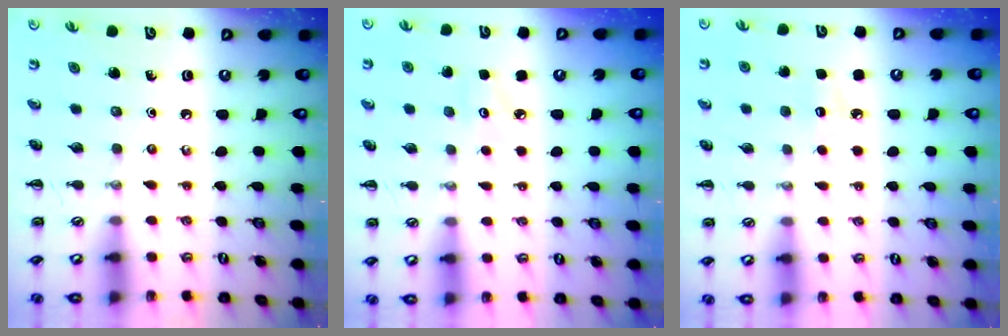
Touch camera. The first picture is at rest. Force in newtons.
{"total": 2.7, "press": 2.6, "slide": 0.7}
{"total": 5.9, "press": 5.7, "slide": 1.5}